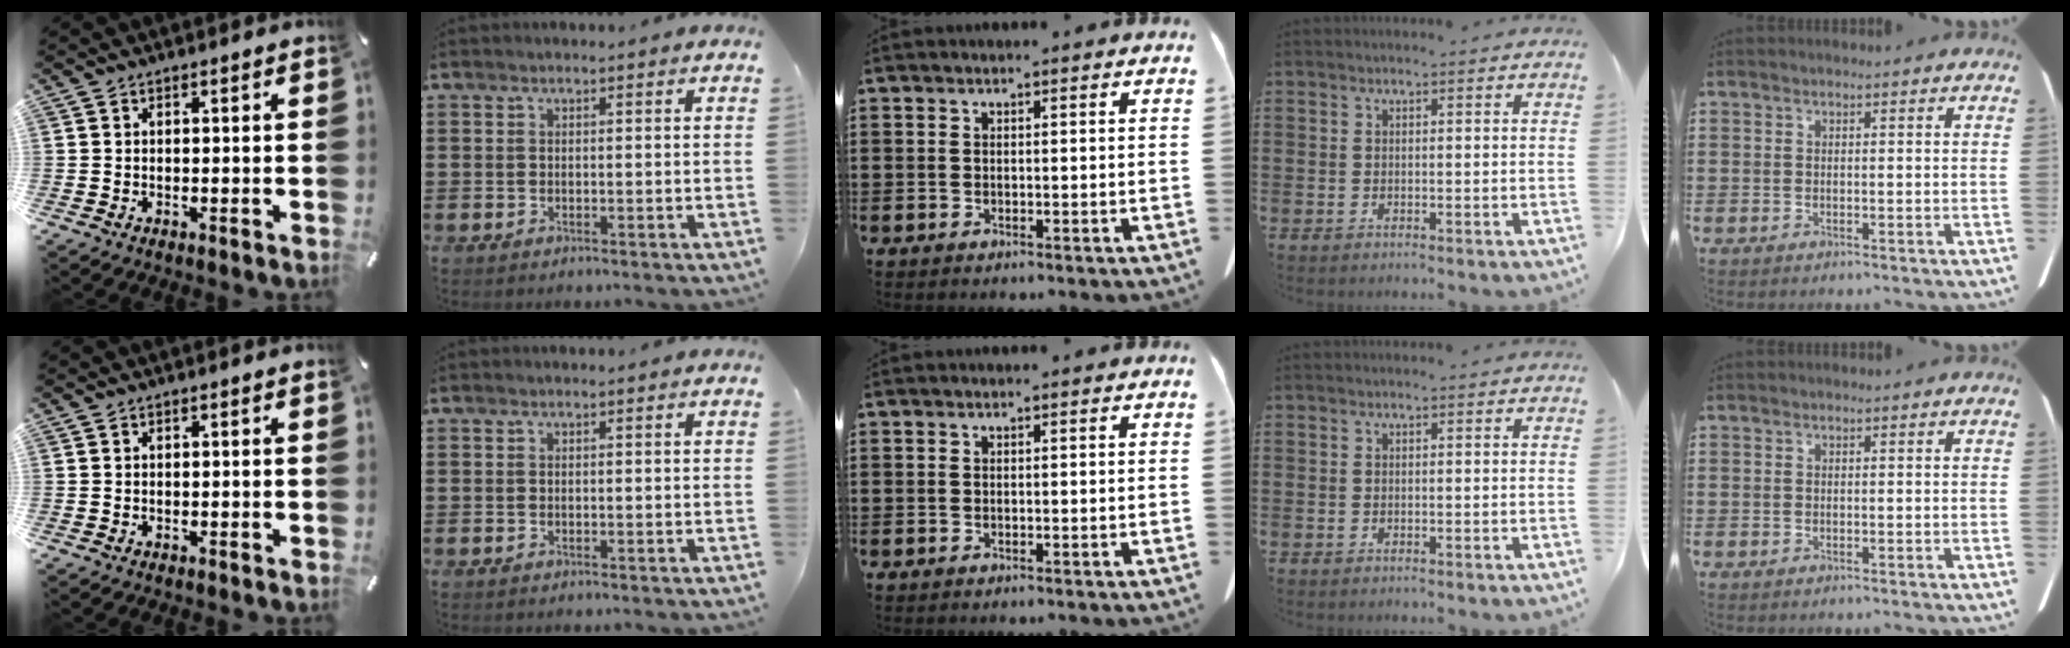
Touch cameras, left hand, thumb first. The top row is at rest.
{}